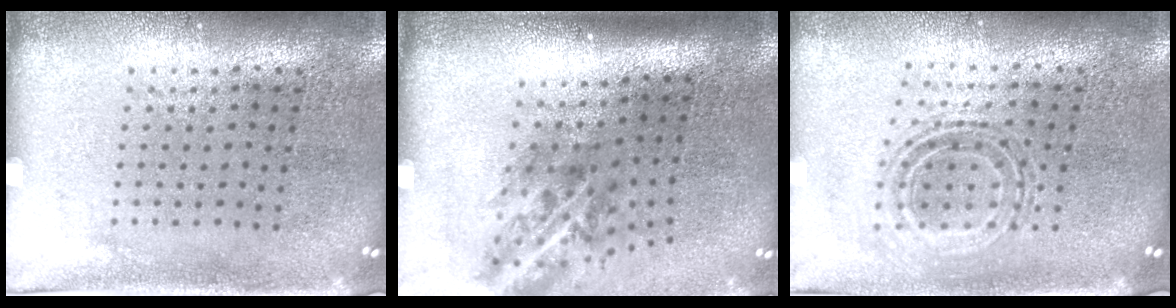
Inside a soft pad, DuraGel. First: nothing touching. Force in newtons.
{"total": 2.0, "press": 1.2, "slide": 1.6}
{"total": 0.8, "press": 0.8, "slide": 0.3}